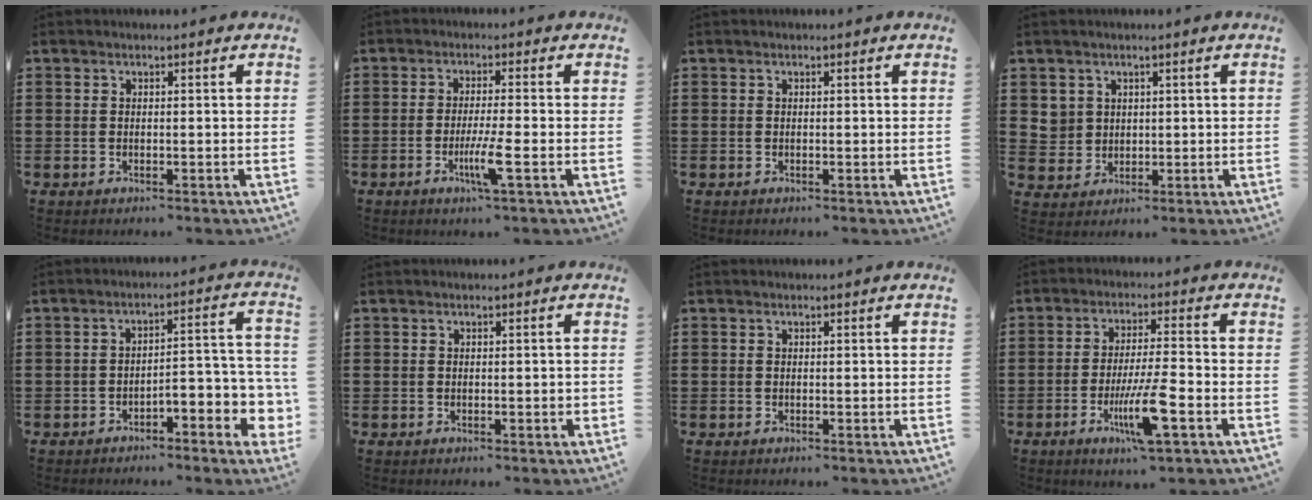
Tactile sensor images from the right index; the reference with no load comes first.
{"total": 5.2, "force": [-1.9, -0.1, 4.8], "torque": [-0.094, -0.020, -0.036]}
{"total": 0.0}
{"total": 3.5, "force": [1.4, 3.2, 0.4], "torque": [-0.025, 0.011, 0.027]}
{"total": 4.1, "force": [-2.9, 1.1, 2.7], "torque": [-0.047, -0.001, -0.058]}
{"total": 0.6, "force": [-0.2, 0.2, 0.6], "torque": [-0.011, 0.000, -0.003]}
{"total": 0.0}
{"total": 9.8, "force": [-3.9, 0.5, 9.0], "torque": [-0.180, -0.018, -0.075]}